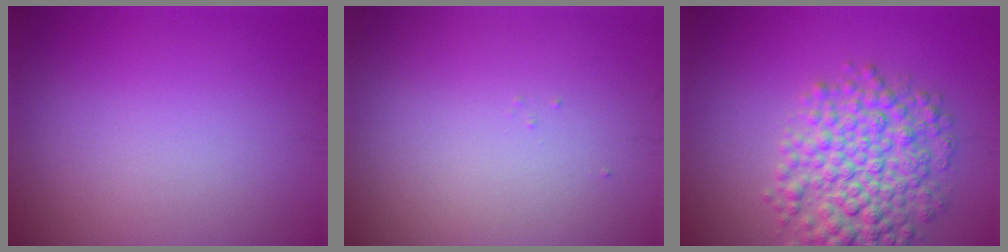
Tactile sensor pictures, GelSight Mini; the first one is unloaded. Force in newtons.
{"total": 0.0}
{"total": 6.8, "press": 6.8, "slide": 0.1}